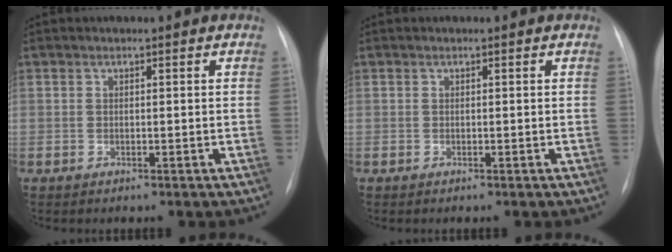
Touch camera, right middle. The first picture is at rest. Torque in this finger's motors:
{"motor_torque": [0.06, -0.67, -0.01, 0.00]}